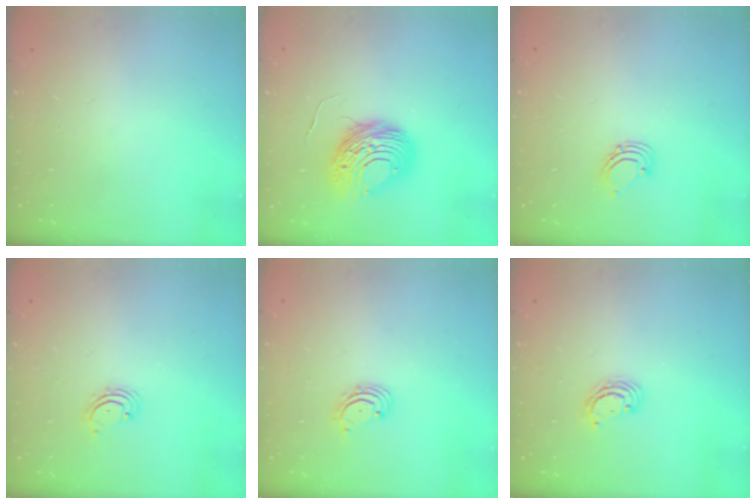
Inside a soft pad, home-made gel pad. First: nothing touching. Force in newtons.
{"total": 10.7, "press": 10.6, "slide": 1.2}
{"total": 2.9, "press": 2.9, "slide": 0.2}
{"total": 2.3, "press": 2.3, "slide": 0.5}
{"total": 2.2, "press": 2.1, "slide": 0.7}
{"total": 3.6, "press": 3.6, "slide": 0.2}